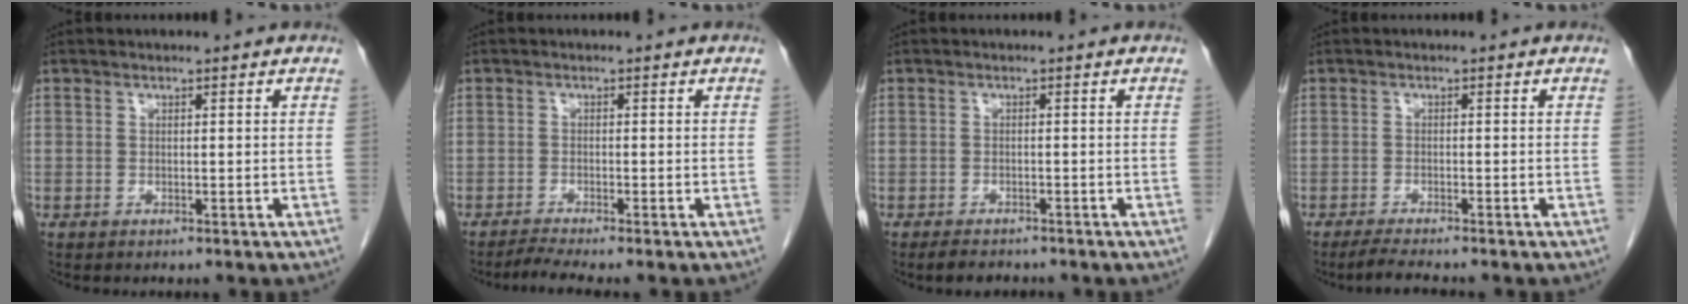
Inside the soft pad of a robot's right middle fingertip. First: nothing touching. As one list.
[{"total": 2.5, "force": [-2.2, -0.9, 0.9], "torque": [-0.027, -0.011, -0.045]}, {"total": 2.9, "force": [-2.4, 1.1, 1.1], "torque": [-0.023, -0.004, -0.034]}, {"total": 3.2, "force": [-2.8, -0.1, 1.5], "torque": [-0.035, -0.012, -0.050]}]